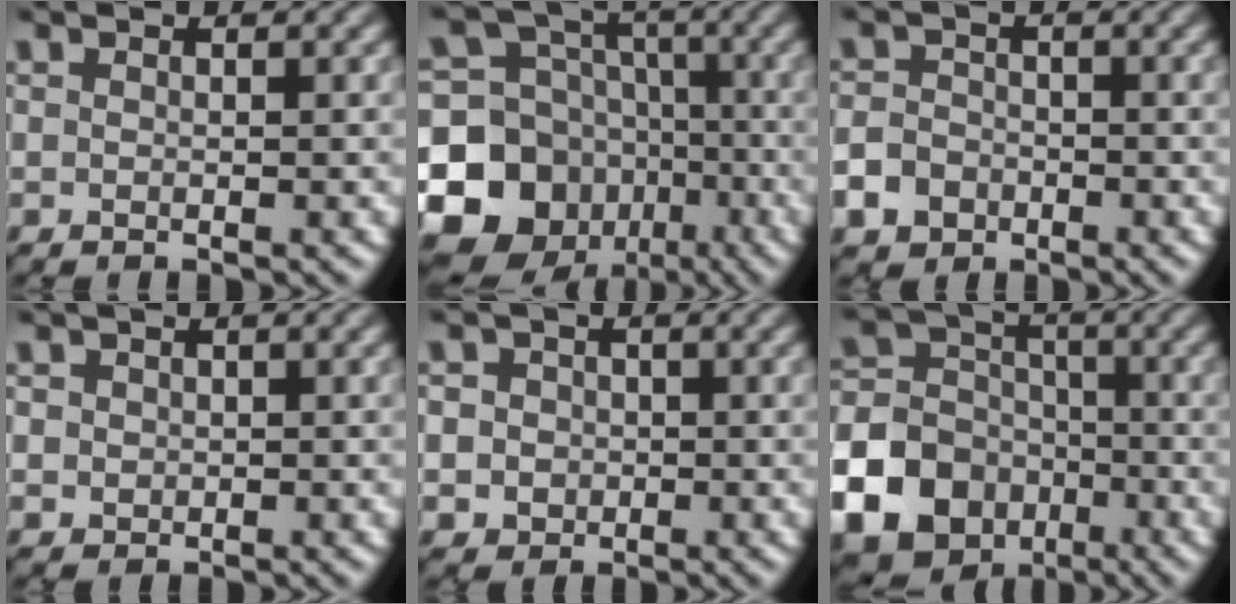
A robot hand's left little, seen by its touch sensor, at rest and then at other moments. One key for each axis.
{"total": 16.1, "fx": -5.7, "fy": 14.1, "fz": 5.1, "tx": -0.136, "ty": -0.033, "tz": -0.096}
{"total": 3.3, "fx": -1.7, "fy": 2.6, "fz": 1.2, "tx": -0.019, "ty": -0.003, "tz": -0.040}
{"total": 1.2, "fx": 0.2, "fy": 1.1, "fz": 0.3, "tx": 0.003, "ty": -0.002, "tz": 0.005}
{"total": 3.9, "fx": 0.3, "fy": 3.7, "fz": 1.4, "tx": -0.004, "ty": 0.022, "tz": -0.014}
{"total": 15.0, "fx": -6.8, "fy": 12.6, "fz": 4.6, "tx": -0.120, "ty": -0.042, "tz": -0.140}